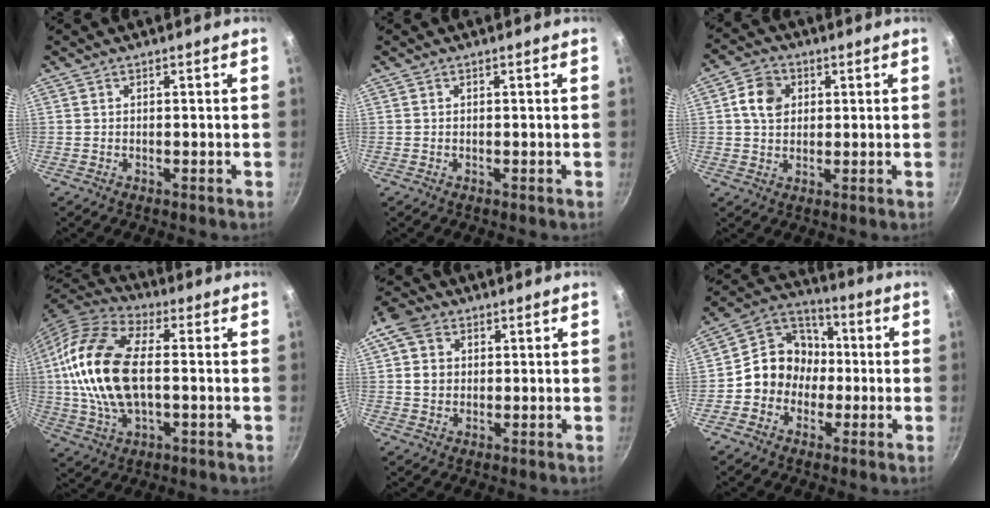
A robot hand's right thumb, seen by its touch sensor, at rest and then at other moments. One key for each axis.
{"total": 0.0}
{"total": 6.7, "fx": 1.7, "fy": 5.3, "fz": 3.6, "tx": -0.046, "ty": 0.007, "tz": 0.023}
{"total": 19.6, "fx": 0.6, "fy": 10.5, "fz": 16.5, "tx": -0.330, "ty": 0.024, "tz": 0.000}
{"total": 7.8, "fx": 2.0, "fy": 6.4, "fz": 4.0, "tx": -0.054, "ty": 0.008, "tz": 0.027}
{"total": 12.0, "fx": -1.7, "fy": 10.7, "fz": 5.0, "tx": -0.035, "ty": 0.037, "tz": -0.050}